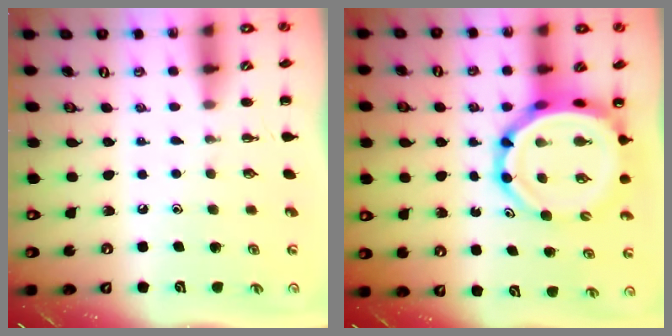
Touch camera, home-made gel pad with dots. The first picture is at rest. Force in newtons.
{"total": 11.2, "press": 10.7, "slide": 3.4}